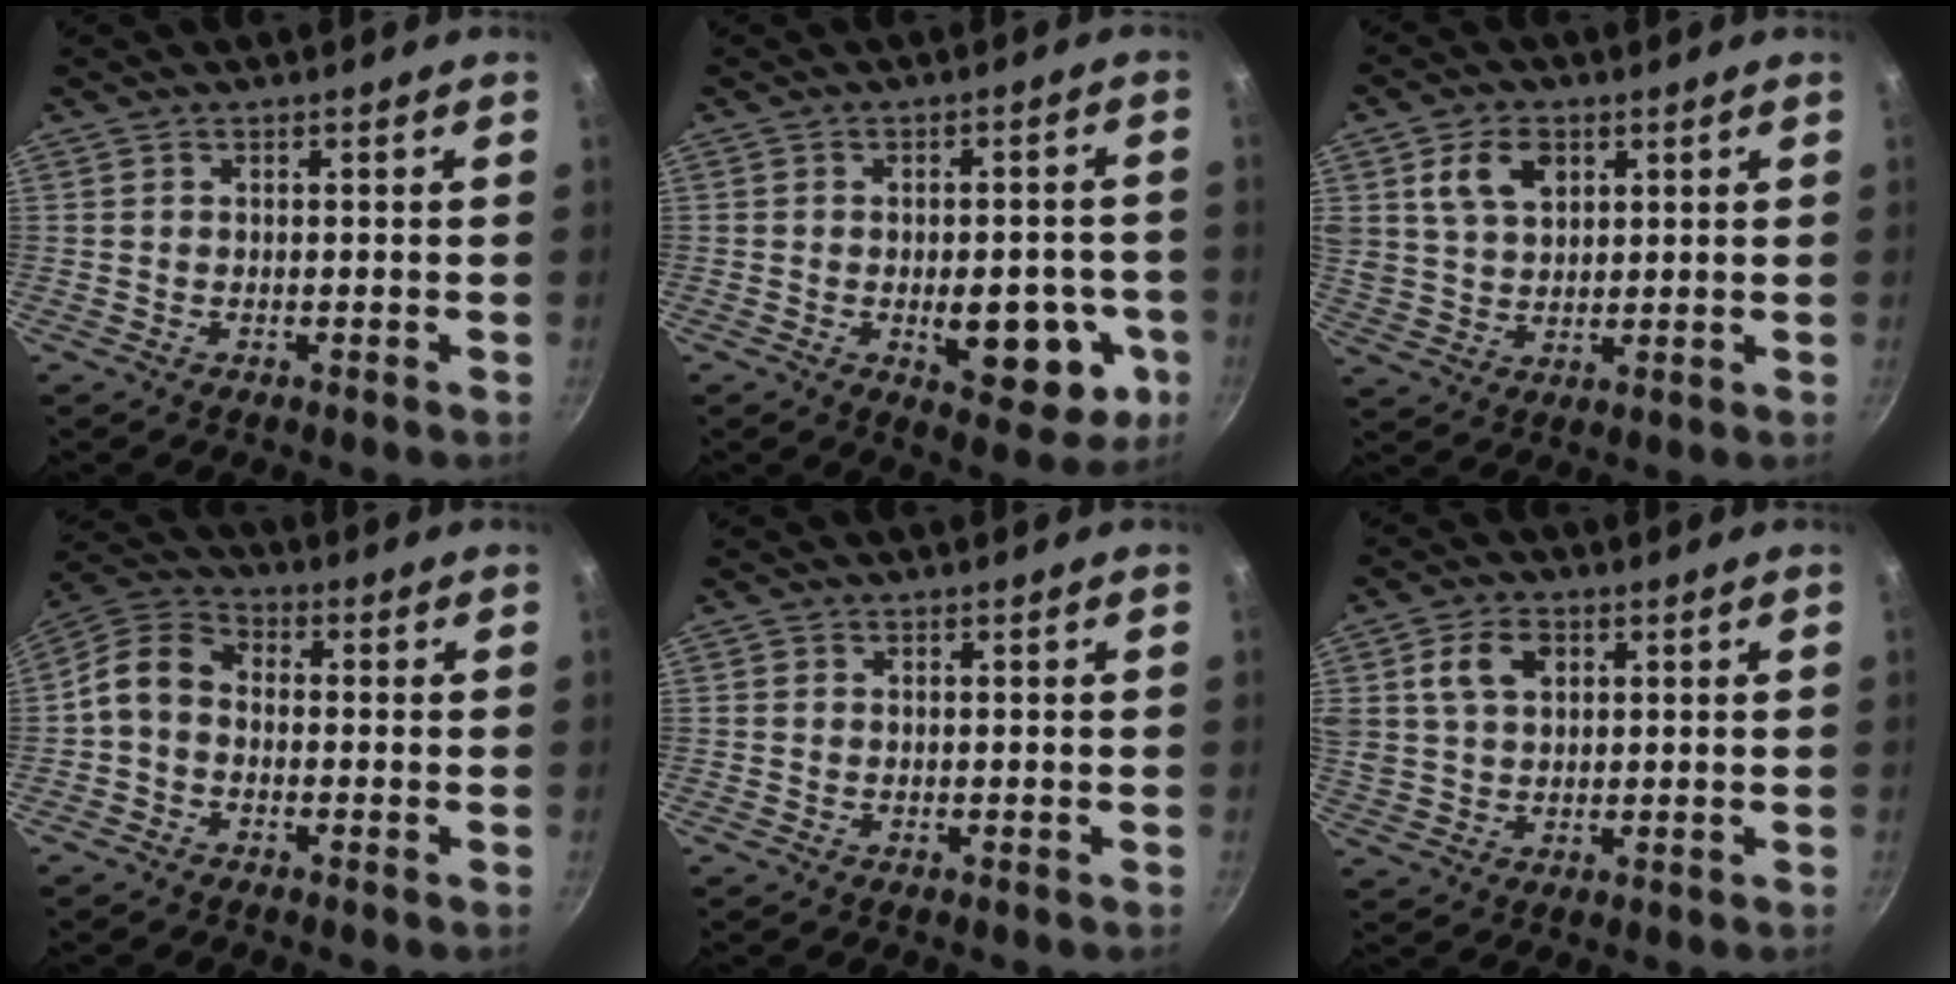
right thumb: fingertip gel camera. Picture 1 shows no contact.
{"total": 13.1, "force": [-3.3, 6.6, 10.9], "torque": [-0.101, 0.008, -0.036]}
{"total": 8.7, "force": [3.6, 6.0, 5.2], "torque": [-0.080, -0.009, 0.068]}
{"total": 7.3, "force": [-1.4, 5.6, 4.5], "torque": [-0.087, 0.036, -0.048]}
{"total": 0.6, "force": [0.1, 0.6, 0.1], "torque": [0.000, 0.001, -0.001]}
{"total": 7.8, "force": [2.8, 5.5, 4.8], "torque": [-0.076, 0.001, 0.049]}